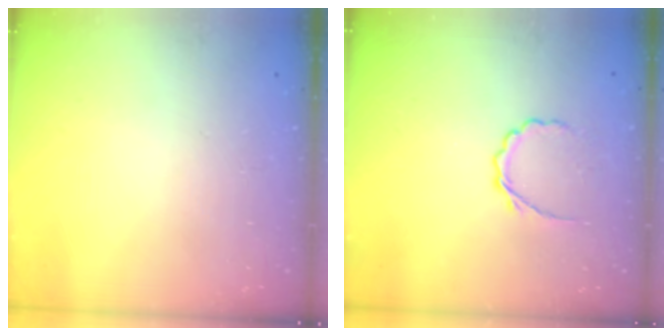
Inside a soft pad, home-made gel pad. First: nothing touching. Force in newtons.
{"total": 4.0, "press": 3.8, "slide": 1.1}